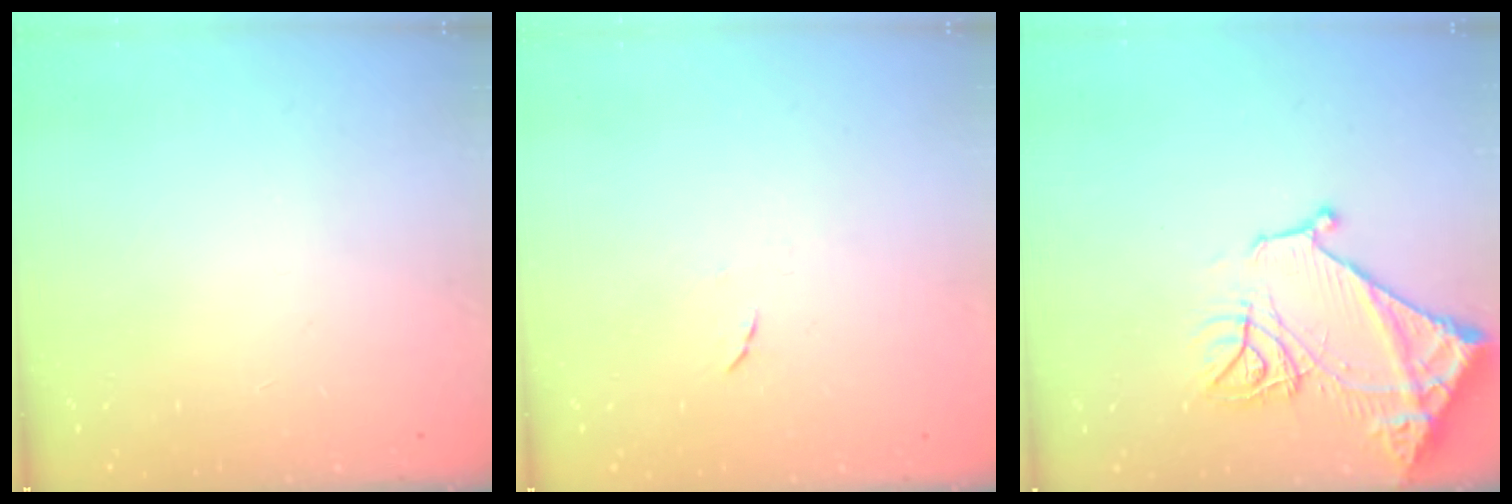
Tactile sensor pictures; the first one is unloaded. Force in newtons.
{"total": 4.3, "press": 4.2, "slide": 0.6}
{"total": 15.8, "press": 15.7, "slide": 1.5}